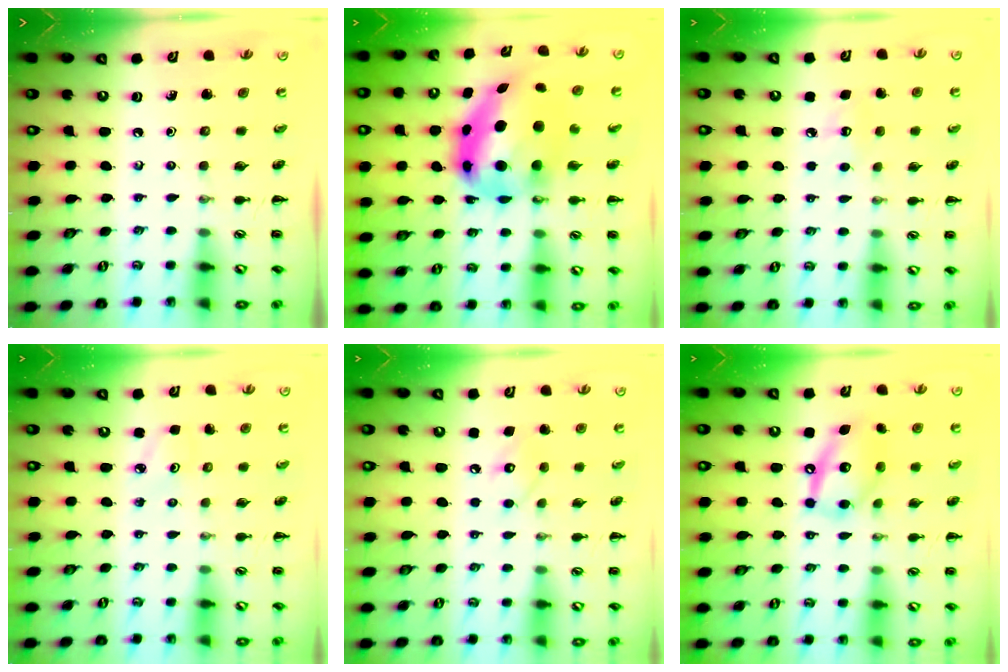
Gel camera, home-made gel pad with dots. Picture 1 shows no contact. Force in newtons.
{"total": 12.8, "press": 12.4, "slide": 3.1}
{"total": 6.4, "press": 6.1, "slide": 1.8}
{"total": 2.1, "press": 2.0, "slide": 0.6}
{"total": 6.8, "press": 6.7, "slide": 1.1}
{"total": 13.8, "press": 13.6, "slide": 2.5}